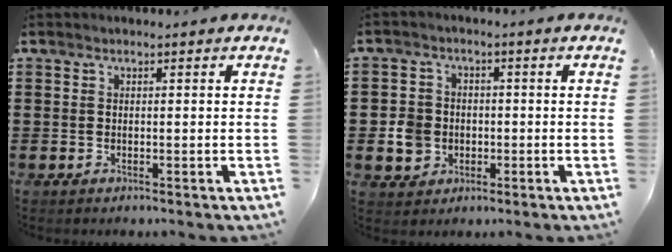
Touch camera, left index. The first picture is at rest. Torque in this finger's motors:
{"motor_torque": [0.61, 0.60, 0.16, 0.06]}